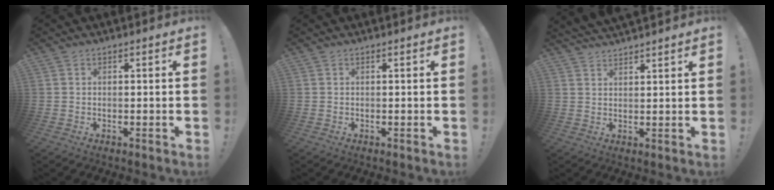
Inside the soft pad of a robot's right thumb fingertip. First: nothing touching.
{"total": 0.0}
{"total": 3.4, "force": [3.2, 0.4, 0.8], "torque": [-0.014, -0.020, 0.061]}